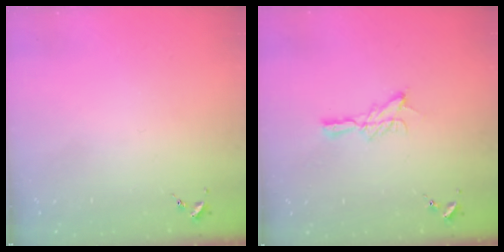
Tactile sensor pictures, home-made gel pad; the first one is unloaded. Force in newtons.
{"total": 7.6, "press": 7.6, "slide": 0.1}